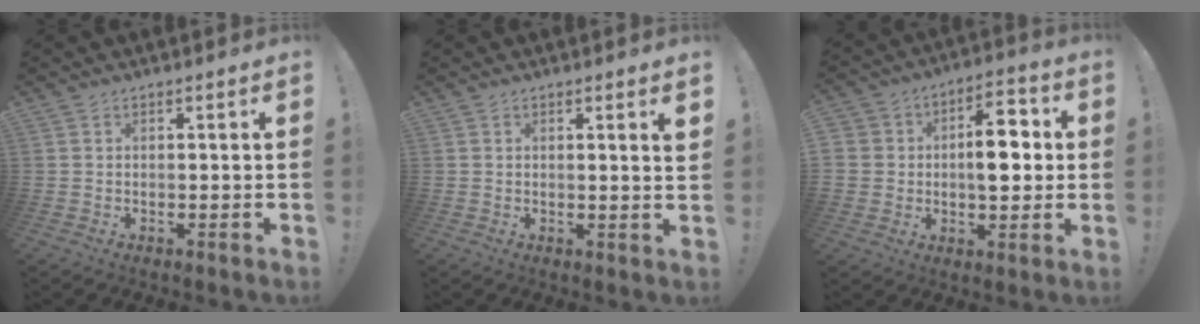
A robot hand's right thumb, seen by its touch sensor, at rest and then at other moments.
{"total": 2.8, "force": [1.1, -0.2, 2.5], "torque": [-0.033, -0.007, 0.013]}
{"total": 12.8, "force": [-0.4, 9.1, 9.0], "torque": [-0.138, 0.025, -0.006]}